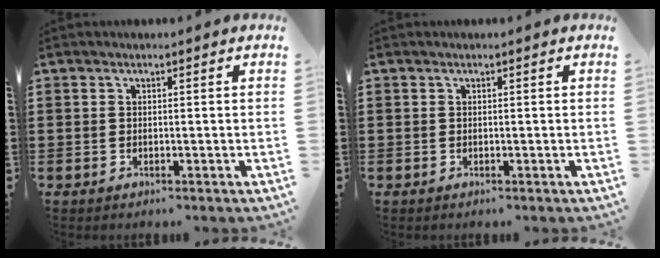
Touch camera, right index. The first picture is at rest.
{"total": 0.0}